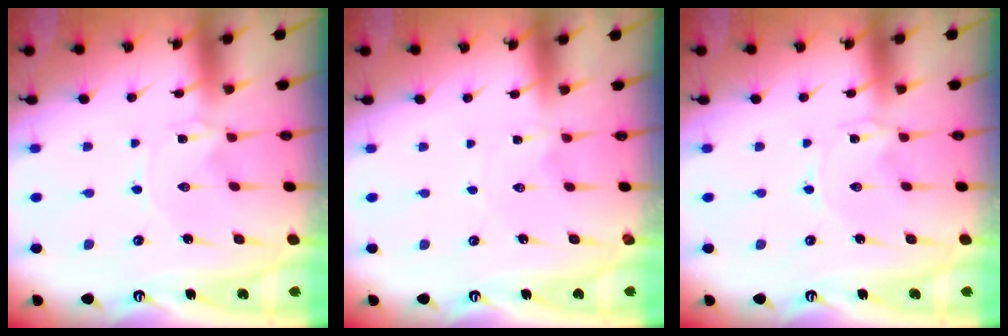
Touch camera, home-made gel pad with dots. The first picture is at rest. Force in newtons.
{"total": 0.0}
{"total": 0.0}